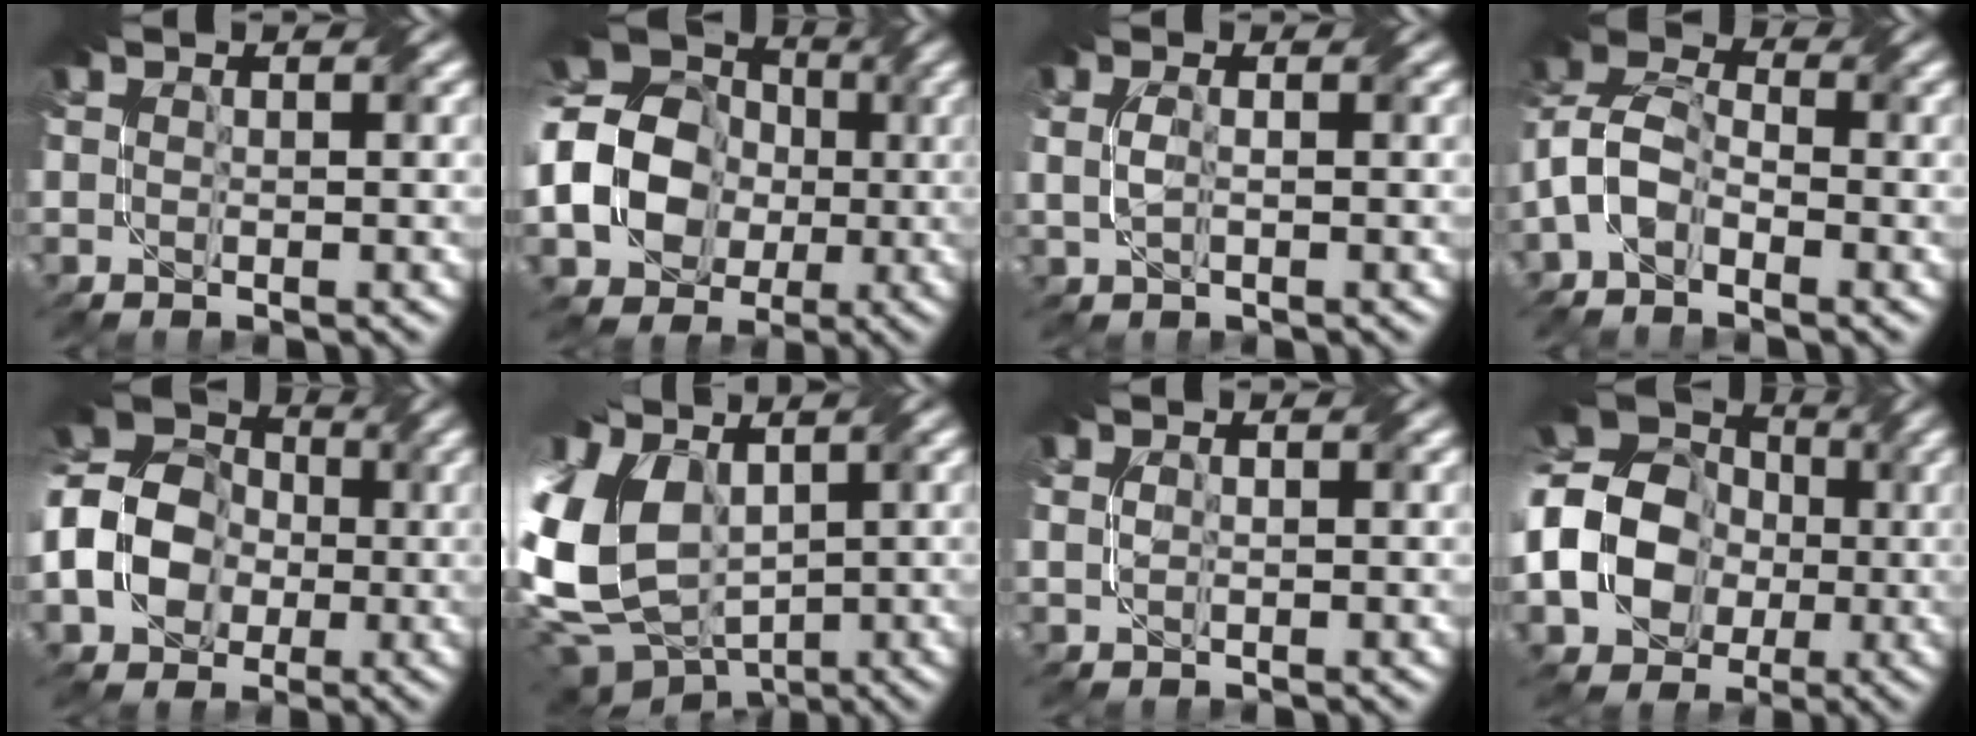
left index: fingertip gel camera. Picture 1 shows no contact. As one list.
[{"total": 13.4, "force": [-1.9, 11.1, 7.3], "torque": [-0.139, -0.007, -0.067]}, {"total": 1.4, "force": [-0.2, 0.8, 1.1], "torque": [-0.029, -0.001, -0.001]}, {"total": 4.9, "force": [-2.2, 3.0, 3.1], "torque": [-0.070, 0.011, -0.059]}, {"total": 9.5, "force": [-2.1, 7.5, 5.4], "torque": [-0.114, -0.002, -0.051]}, {"total": 13.5, "force": [0.6, 9.7, 9.3], "torque": [-0.242, -0.020, 0.020]}, {"total": 0.7, "force": [0.1, 0.5, 0.5], "torque": [-0.013, -0.001, 0.005]}, {"total": 13.0, "force": [-2.0, 10.5, 7.4], "torque": [-0.143, -0.010, -0.063]}]